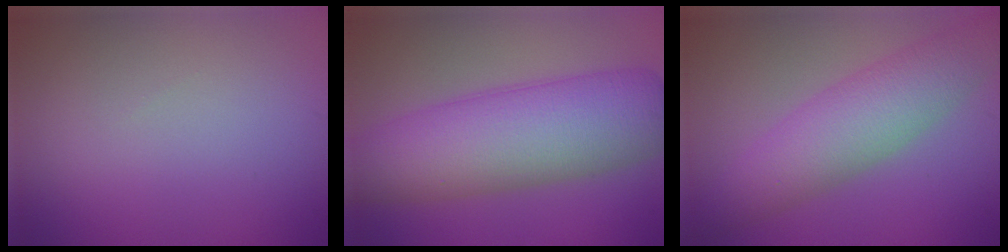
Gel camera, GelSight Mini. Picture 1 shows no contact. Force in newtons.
{"total": 10.2, "press": 10.2, "slide": 0.3}
{"total": 6.2, "press": 6.2, "slide": 0.1}